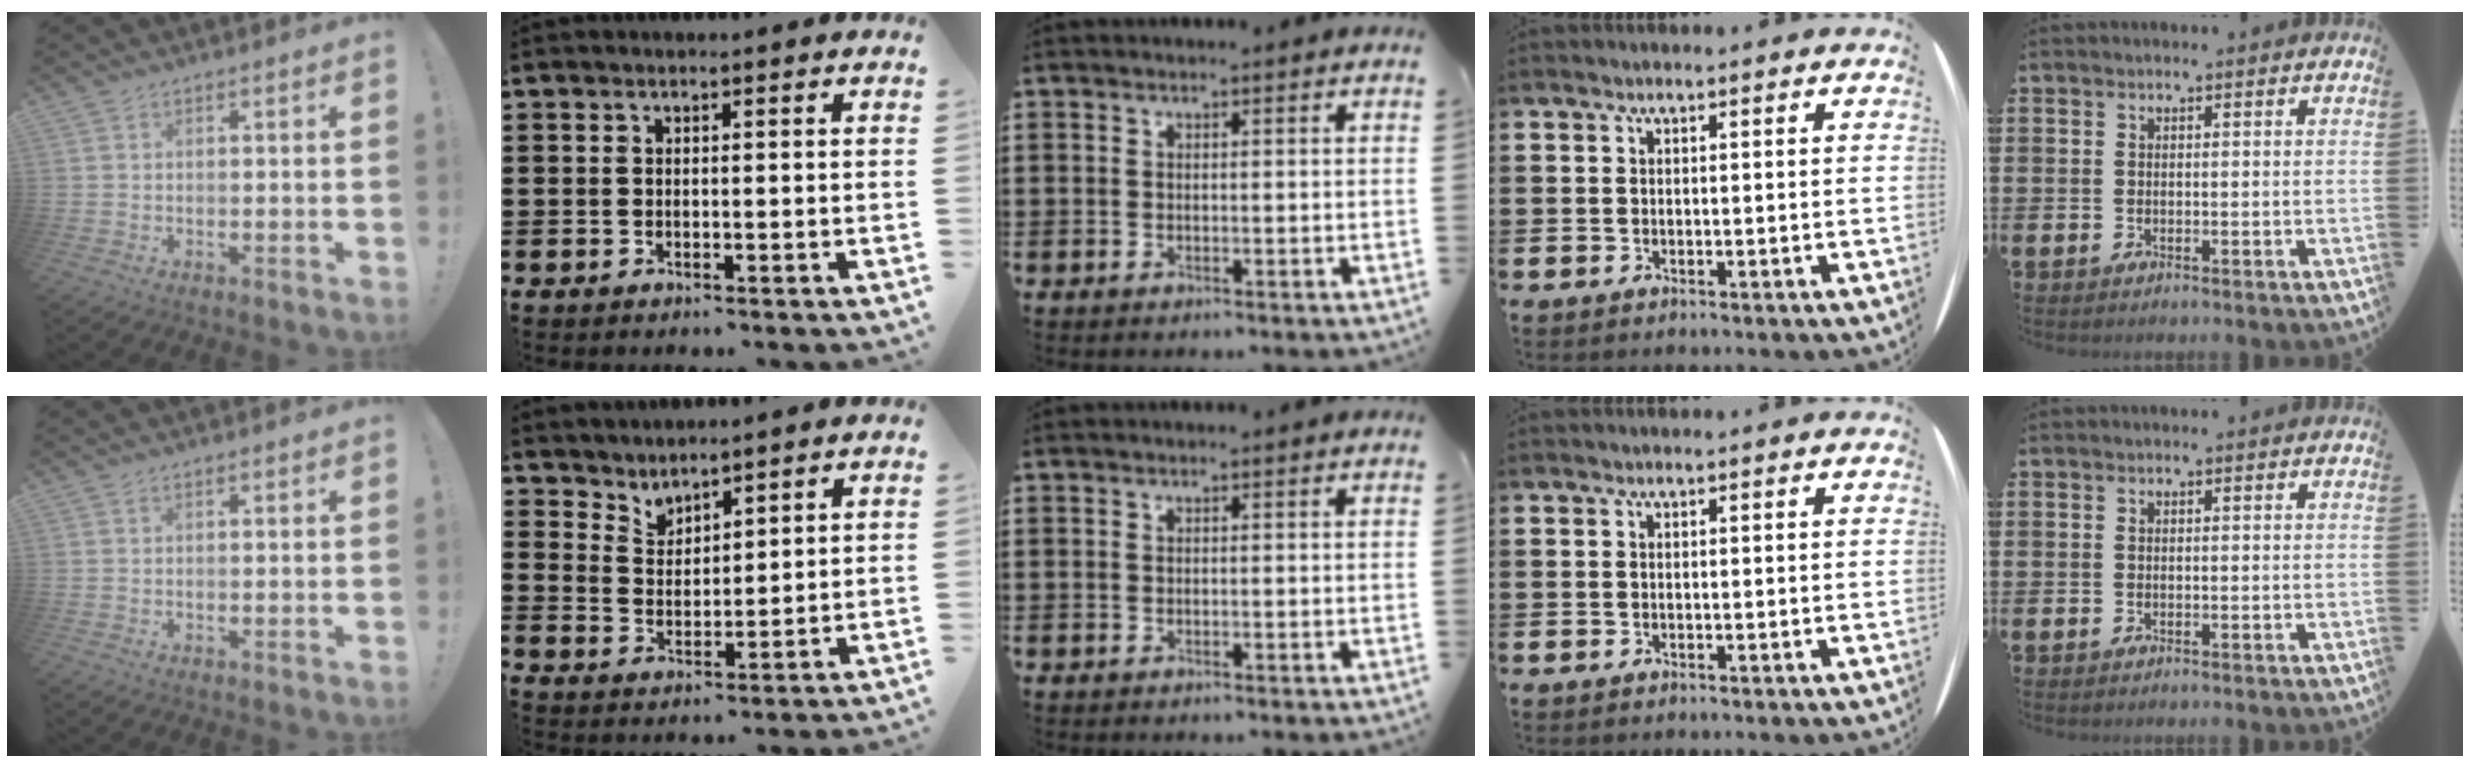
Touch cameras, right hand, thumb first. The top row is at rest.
{"index": {"total": 3.2, "force": [3.1, 0.5, -0.8], "torque": [-0.001, -0.011, 0.059]}}